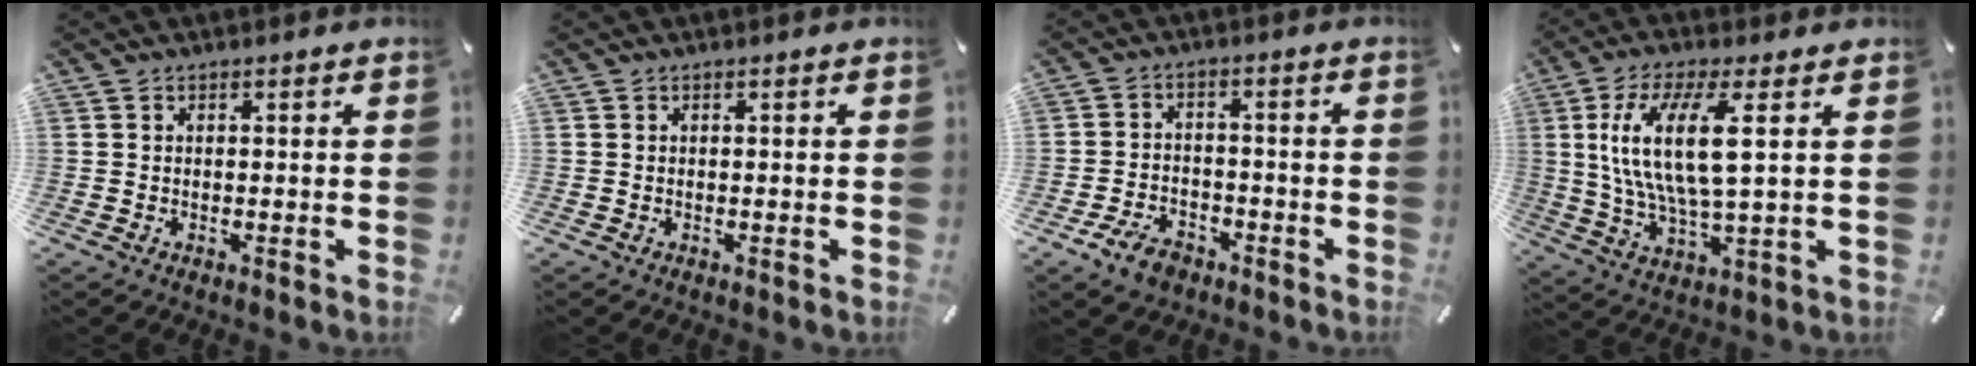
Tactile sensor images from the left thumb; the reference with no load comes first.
{"total": 0.0}
{"total": 5.9, "force": [-3.8, 3.7, 2.5], "torque": [-0.052, 0.022, -0.074]}
{"total": 14.3, "force": [3.2, 4.1, 13.3], "torque": [-0.283, -0.007, 0.050]}